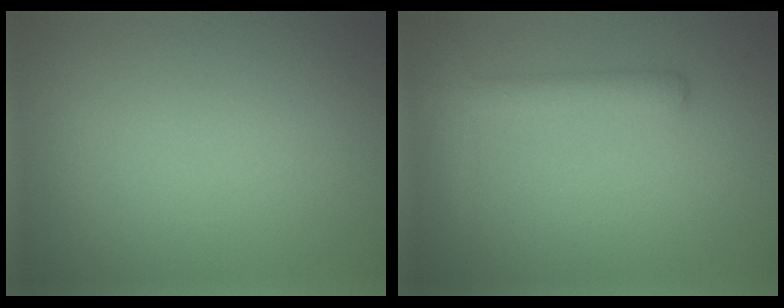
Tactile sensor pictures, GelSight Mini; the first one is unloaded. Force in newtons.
{"total": 2.9, "press": 2.9, "slide": 0.1}